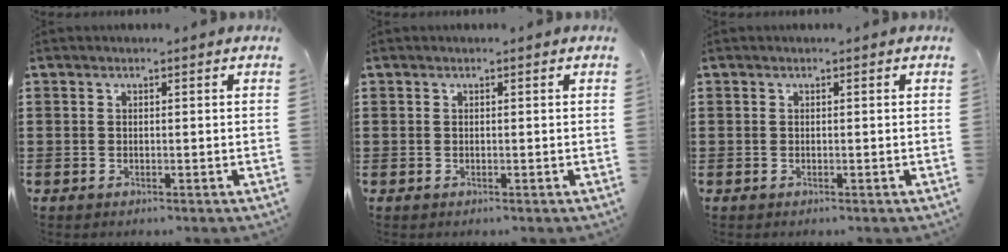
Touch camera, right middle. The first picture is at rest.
{"total": 0.0}
{"total": 0.0}